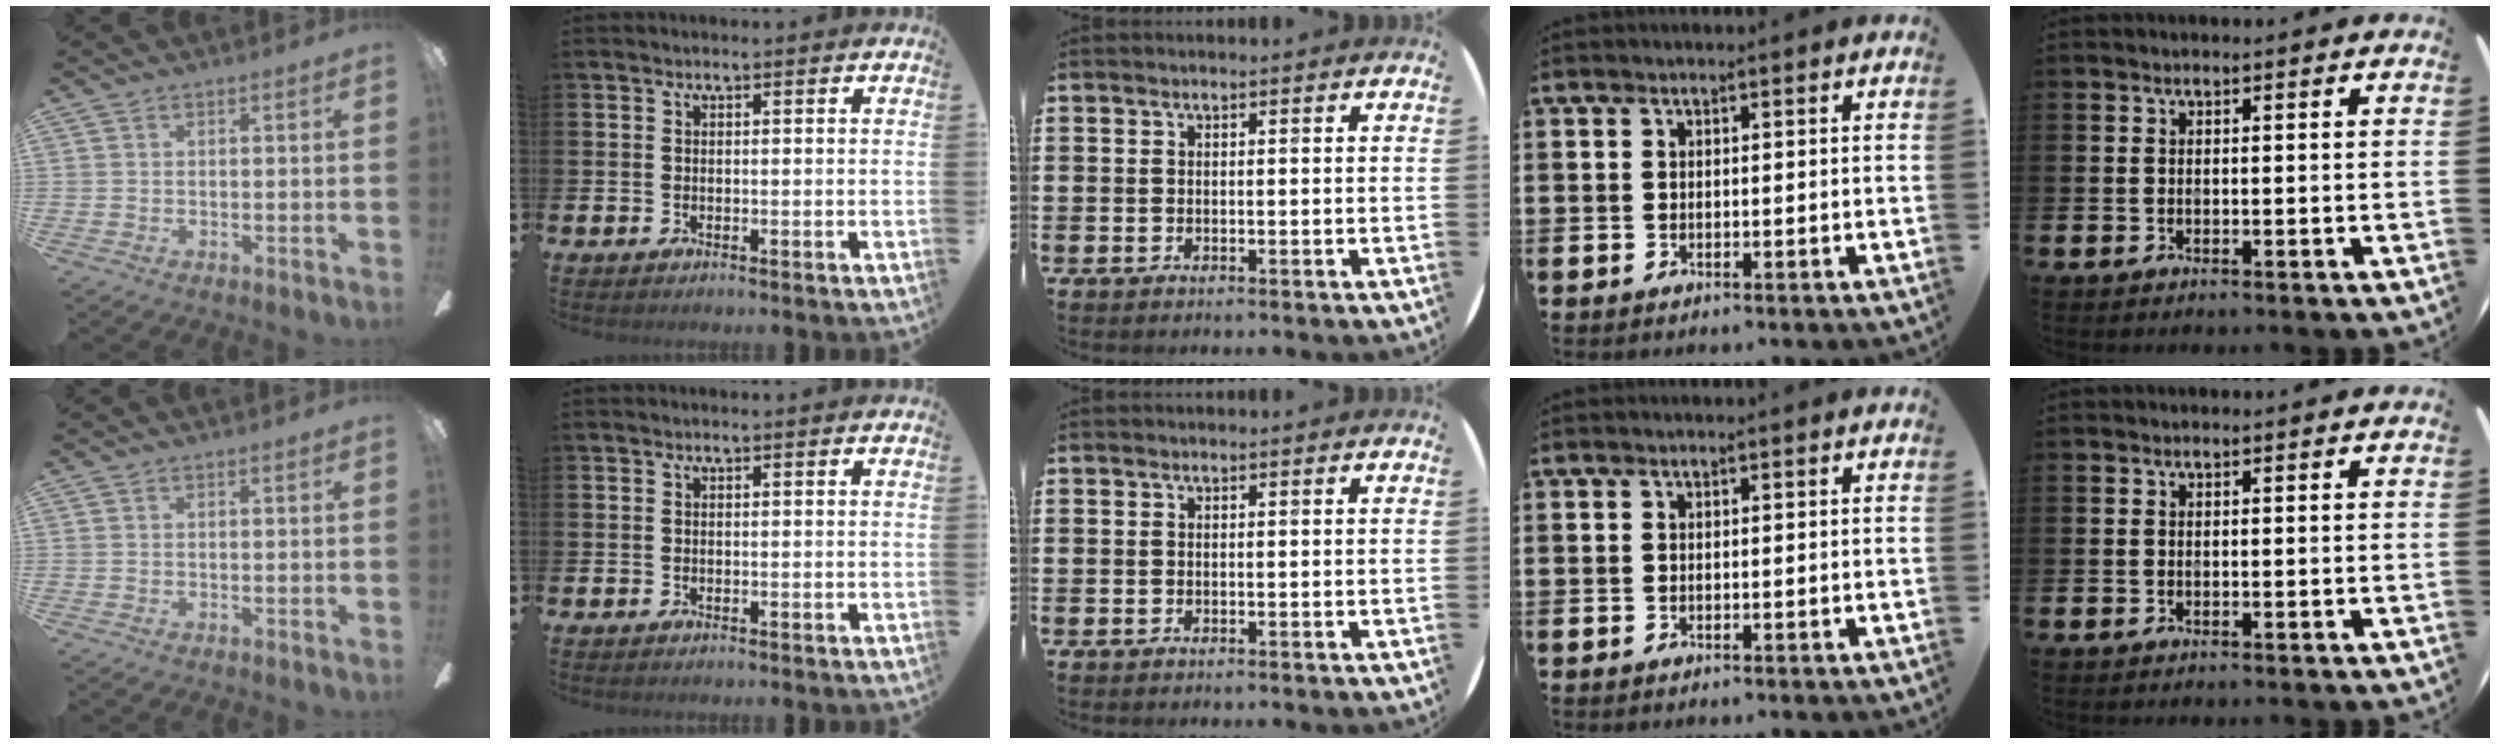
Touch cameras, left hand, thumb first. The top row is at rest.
{}